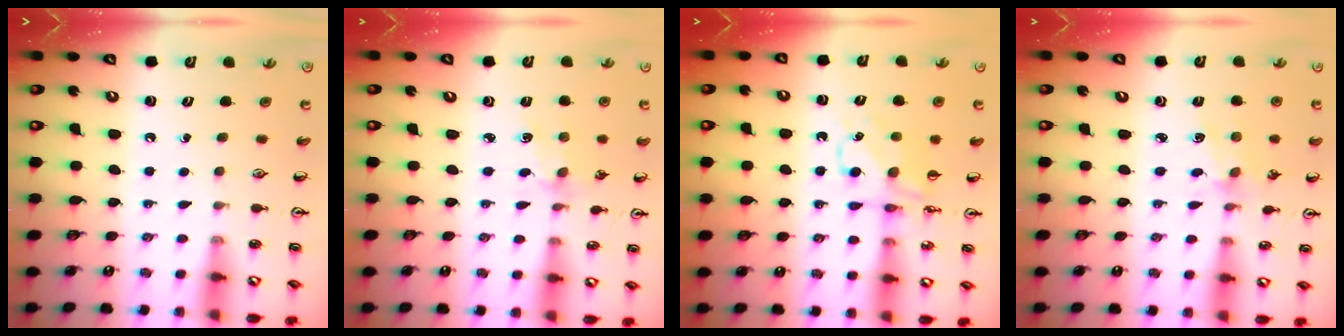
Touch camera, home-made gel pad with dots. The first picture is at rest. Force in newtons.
{"total": 2.8, "press": 2.7, "slide": 0.4}
{"total": 9.1, "press": 9.1, "slide": 1.1}
{"total": 2.3, "press": 2.3, "slide": 0.4}